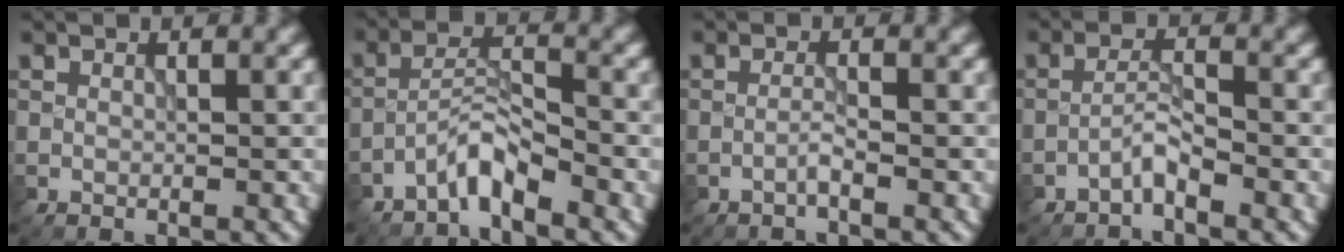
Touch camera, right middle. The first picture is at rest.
{"total": 3.1, "force": [-2.6, 0.4, 1.6], "torque": [-0.030, 0.013, -0.056]}
{"total": 1.1, "force": [-0.7, 0.0, 0.9], "torque": [-0.015, 0.007, -0.018]}
{"total": 1.8, "force": [-1.4, 0.1, 1.0], "torque": [-0.018, 0.010, -0.033]}